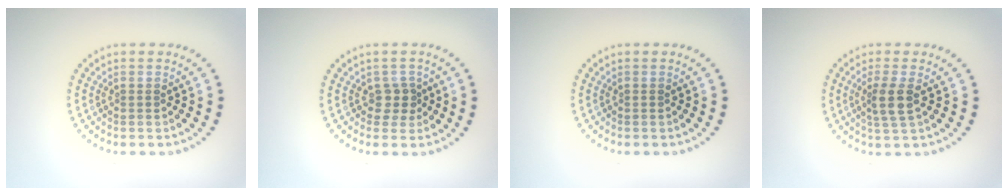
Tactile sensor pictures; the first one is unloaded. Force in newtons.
{"total": 1.7, "press": 1.4, "slide": 0.9}
{"total": 0.0}
{"total": 2.3, "press": 2.1, "slide": 1.1}